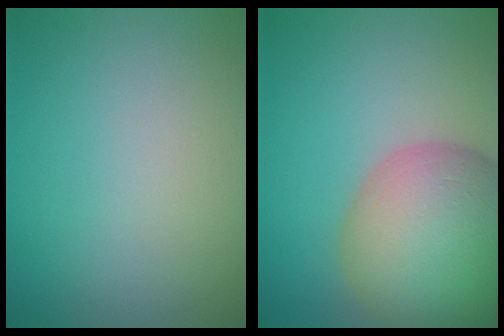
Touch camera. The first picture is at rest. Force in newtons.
{"total": 11.9, "press": 11.9, "slide": 0.6}